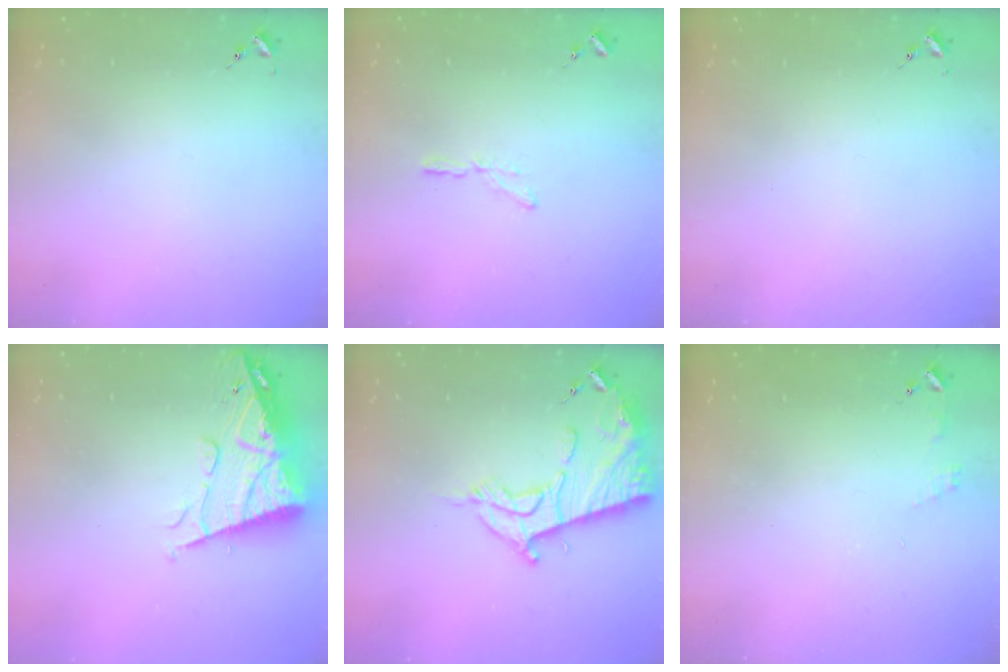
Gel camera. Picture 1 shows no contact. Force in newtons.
{"total": 3.4, "press": 3.4, "slide": 0.3}
{"total": 0.0}
{"total": 14.0, "press": 13.9, "slide": 1.3}
{"total": 15.0, "press": 14.9, "slide": 1.5}
{"total": 4.6, "press": 4.5, "slide": 0.4}